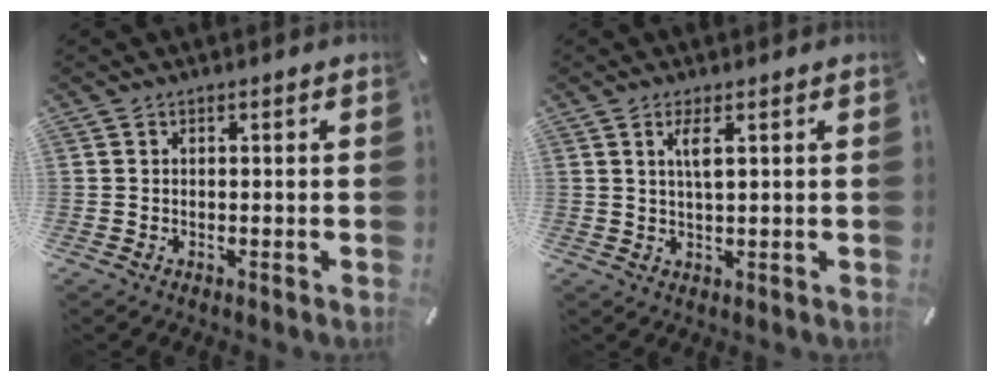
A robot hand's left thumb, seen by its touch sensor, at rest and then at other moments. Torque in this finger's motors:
{"motor_torque": [0.49, 0.92, 0.43, -0.45, 0.12]}